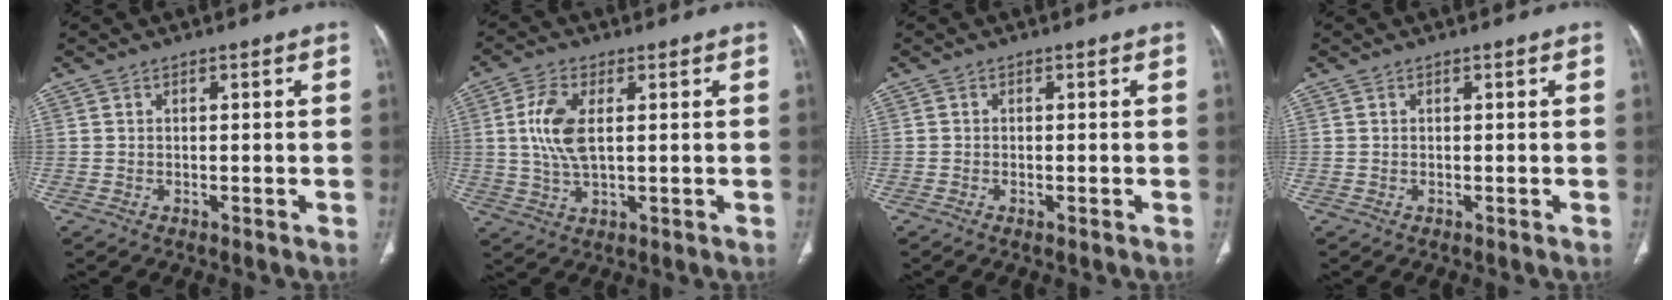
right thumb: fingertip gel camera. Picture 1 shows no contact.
{"total": 8.3, "force": [1.5, 3.9, 7.2], "torque": [-0.160, -0.004, 0.031]}
{"total": 0.9, "force": [-0.5, 0.3, 0.7], "torque": [-0.014, -0.001, -0.007]}
{"total": 0.0}